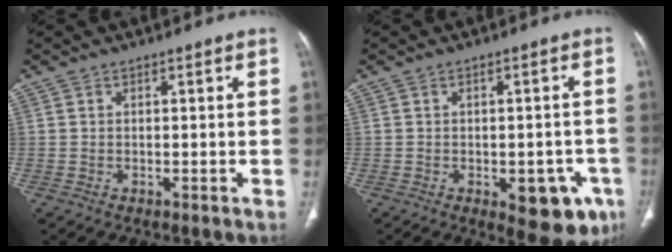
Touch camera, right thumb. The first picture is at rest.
{"total": 10.6, "force": [-4.5, 5.1, 8.2], "torque": [-0.067, 0.008, -0.047]}